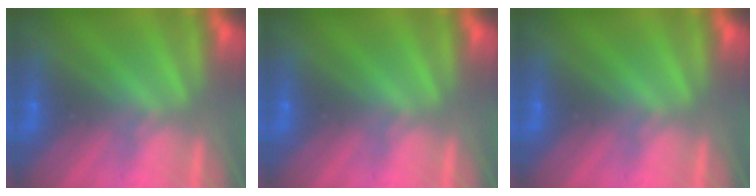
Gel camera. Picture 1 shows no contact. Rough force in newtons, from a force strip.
{"total": 0.0}
{"total": 0.0}